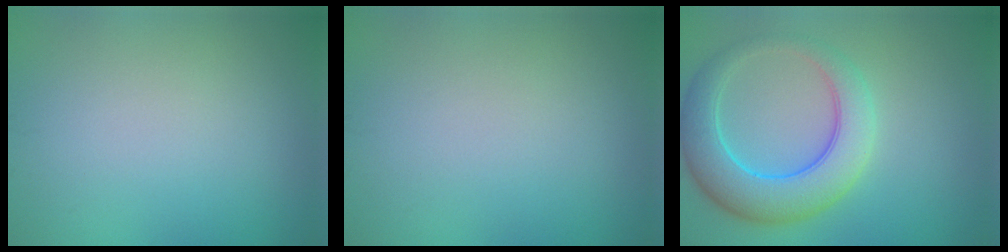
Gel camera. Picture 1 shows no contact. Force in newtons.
{"total": 0.0}
{"total": 7.0, "press": 7.0, "slide": 0.2}